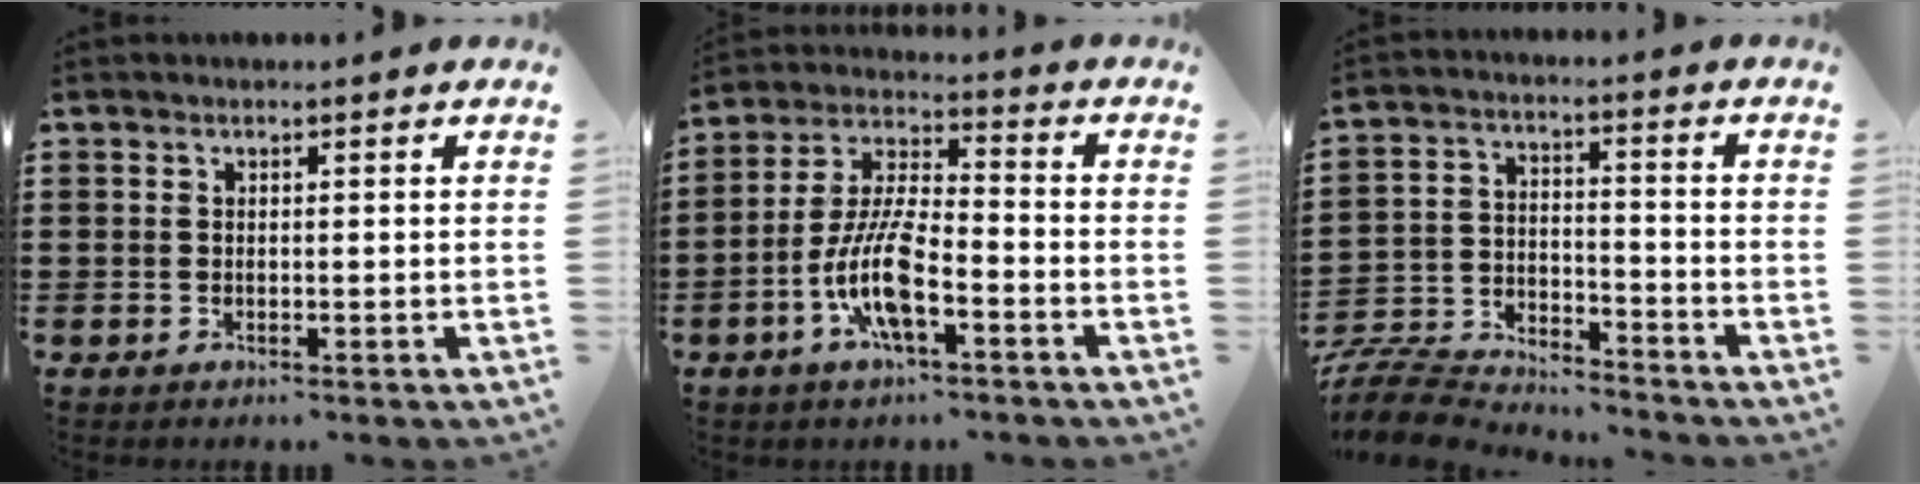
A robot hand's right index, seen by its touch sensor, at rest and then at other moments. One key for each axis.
{"total": 10.6, "fx": -4.1, "fy": 3.4, "fz": 9.2, "tx": -0.210, "ty": -0.006, "tz": -0.082}
{"total": 7.5, "fx": -7.3, "fy": 1.4, "fz": 0.9, "tx": -0.032, "ty": 0.011, "tz": -0.149}